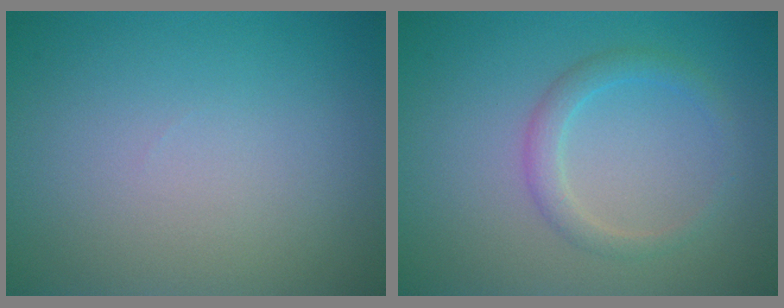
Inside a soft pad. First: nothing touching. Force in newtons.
{"total": 2.0, "press": 2.0, "slide": 0.1}